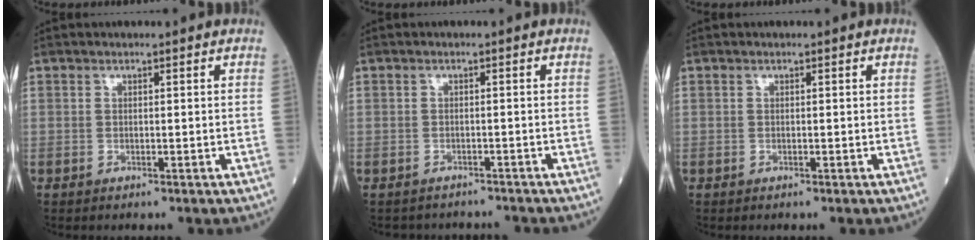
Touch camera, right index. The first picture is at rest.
{"total": 4.1, "force": [-3.8, 1.5, -0.4], "torque": [0.006, 0.004, -0.050]}
{"total": 0.0}